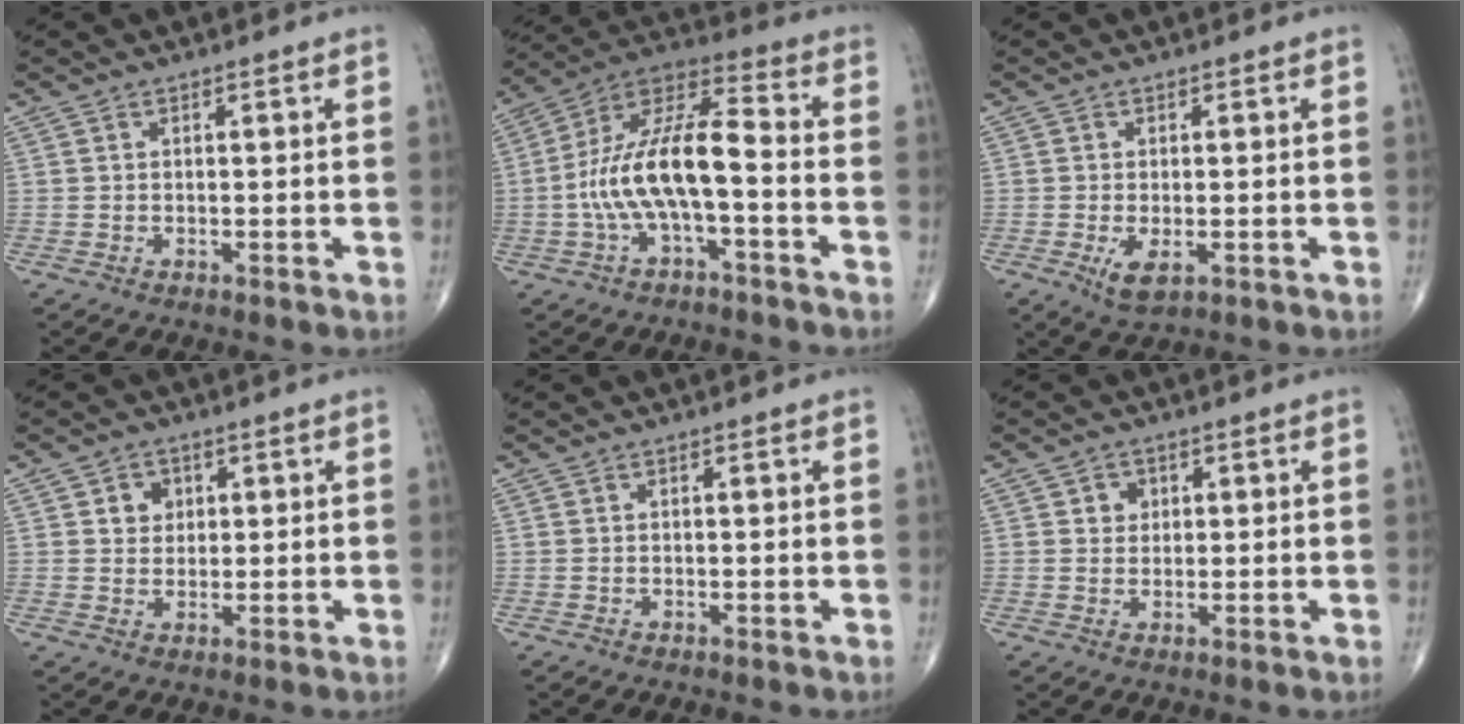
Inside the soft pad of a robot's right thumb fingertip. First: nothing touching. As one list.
[{"total": 14.6, "force": [-3.0, 5.0, 13.3], "torque": [-0.266, 0.054, -0.060]}, {"total": 3.9, "force": [-1.2, 1.7, 3.3], "torque": [-0.060, -0.010, -0.016]}, {"total": 3.7, "force": [1.2, 3.1, 1.5], "torque": [-0.004, -0.003, 0.017]}, {"total": 0.0}, {"total": 2.7, "force": [0.9, 2.4, 1.0], "torque": [0.000, -0.003, 0.011]}]